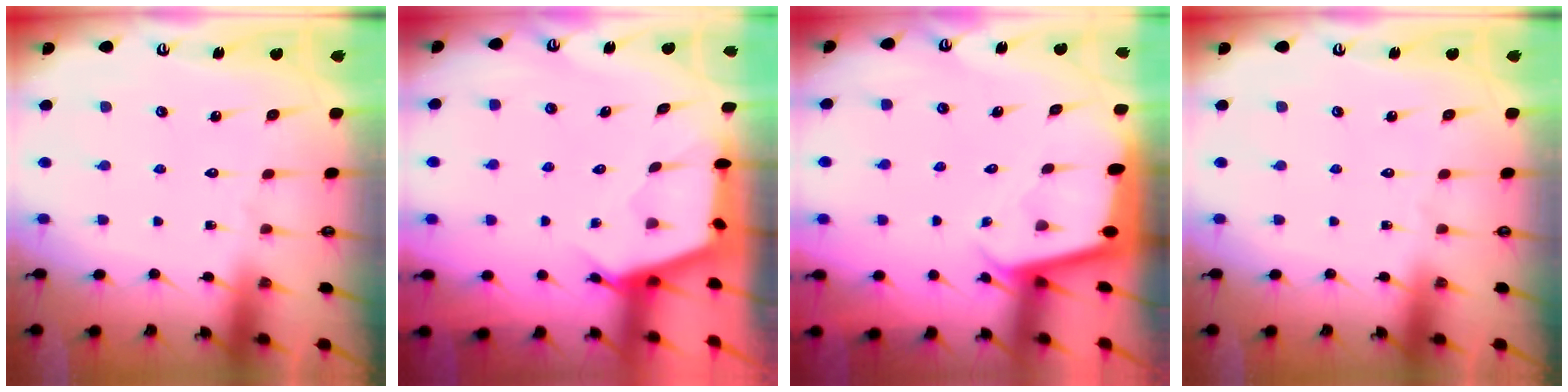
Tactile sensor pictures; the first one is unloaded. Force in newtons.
{"total": 2.7, "press": 2.7, "slide": 0.3}
{"total": 2.0, "press": 2.0, "slide": 0.1}
{"total": 0.0}